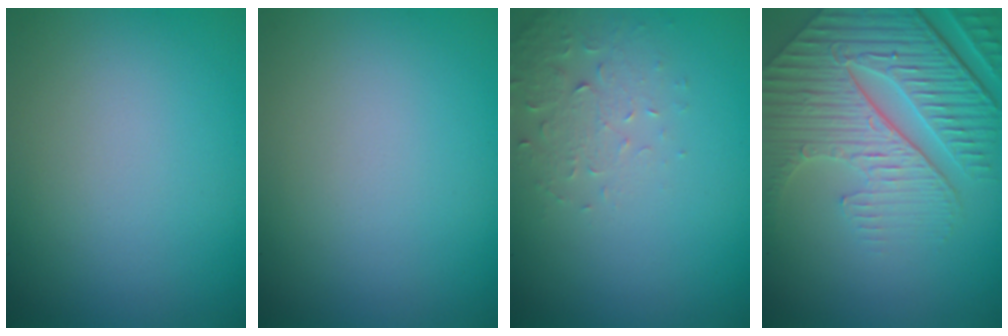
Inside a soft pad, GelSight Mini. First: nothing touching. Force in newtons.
{"total": 0.0}
{"total": 2.2, "press": 2.2, "slide": 0.4}
{"total": 8.7, "press": 6.1, "slide": 6.2}